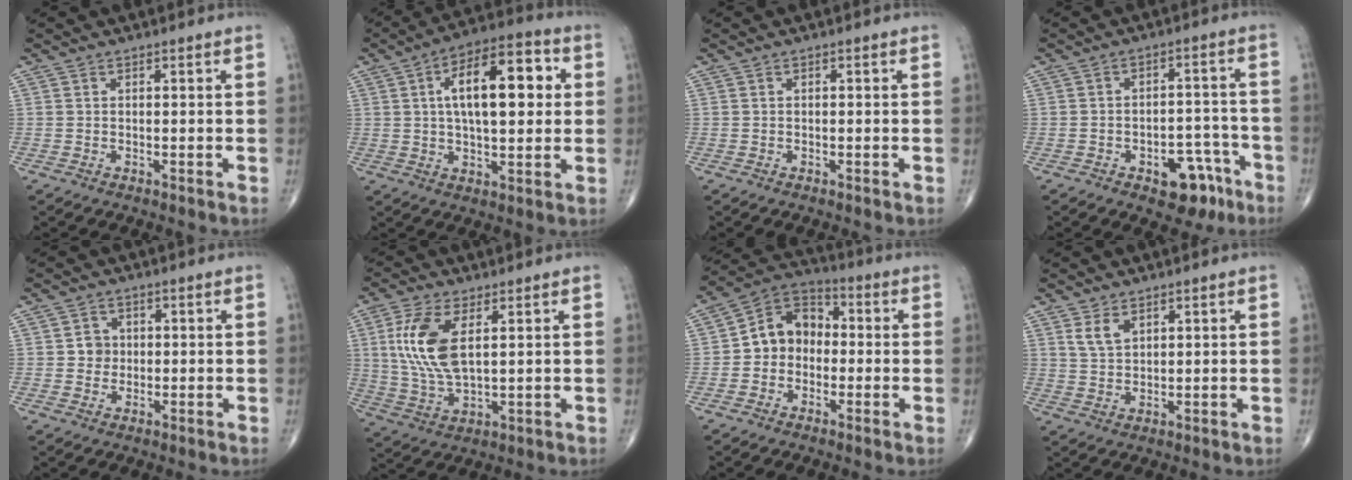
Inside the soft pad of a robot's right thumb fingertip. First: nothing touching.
{"total": 16.4, "force": [3.1, 7.3, 14.3], "torque": [-0.204, 0.017, 0.043]}
{"total": 0.0}
{"total": 9.2, "force": [-5.1, 5.3, 5.7], "torque": [-0.043, 0.047, -0.062]}
{"total": 3.0, "force": [0.1, 2.8, 1.1], "torque": [0.002, 0.005, -0.001]}
{"total": 11.9, "force": [3.1, 5.4, 10.2], "torque": [-0.220, -0.009, 0.067]}
{"total": 10.0, "force": [-0.7, 8.0, 5.9], "torque": [-0.068, 0.038, -0.032]}
{"total": 3.8, "force": [2.1, 2.1, 2.3], "torque": [-0.037, -0.012, 0.047]}